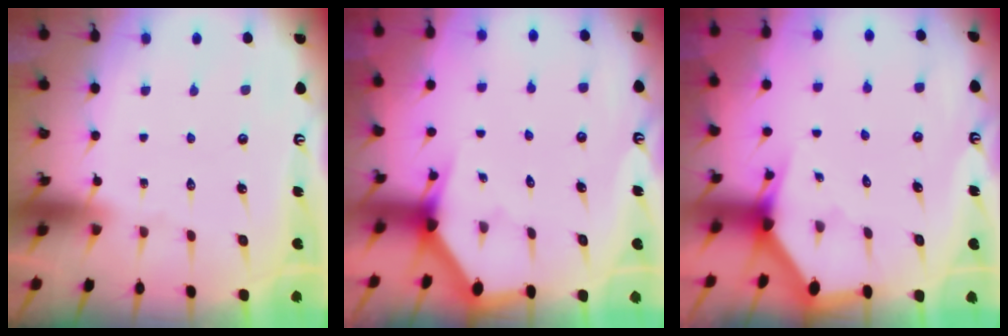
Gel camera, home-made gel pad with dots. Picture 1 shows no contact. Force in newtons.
{"total": 3.0, "press": 3.0, "slide": 0.1}
{"total": 2.9, "press": 2.9, "slide": 0.1}